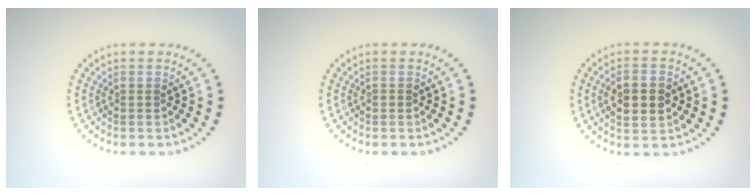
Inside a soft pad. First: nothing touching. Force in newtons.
{"total": 0.6, "press": 0.5, "slide": 0.2}
{"total": 3.7, "press": 3.7, "slide": 0.2}